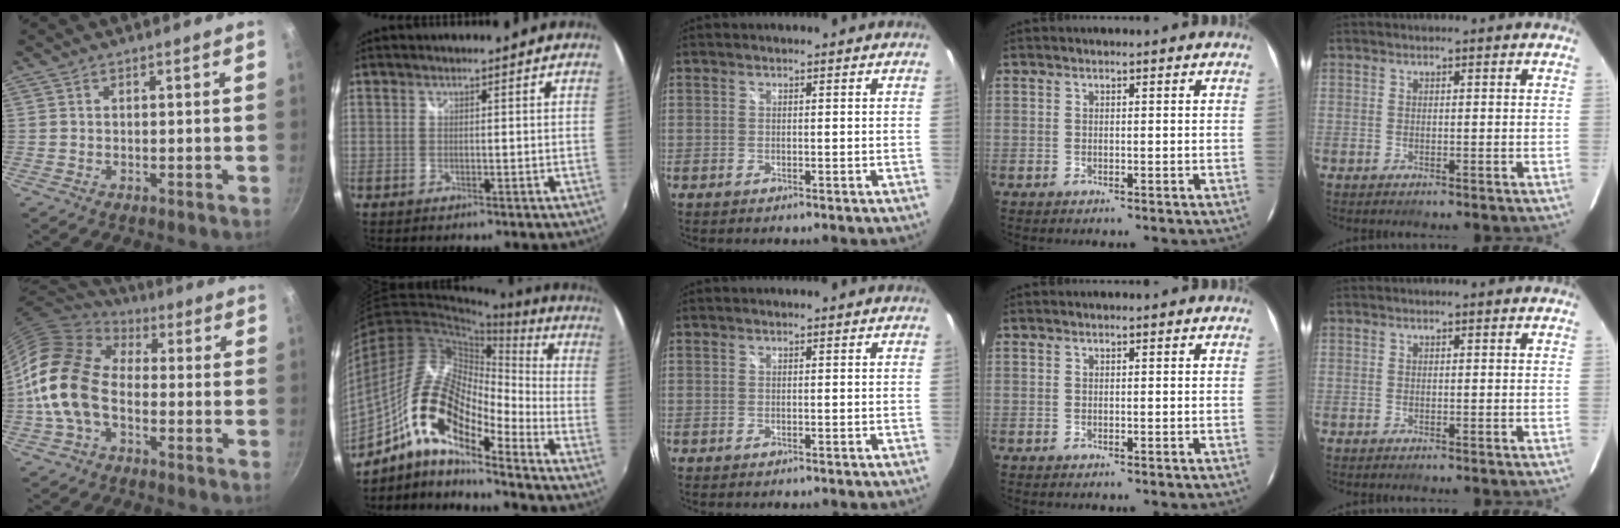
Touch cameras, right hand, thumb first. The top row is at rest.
{"thumb": {"total": 15.6, "force": [-2.6, 10.4, 11.4], "torque": [-0.192, 0.031, -0.070]}, "index": {"total": 18.9, "force": [-9.8, 6.9, 14.7], "torque": [-0.265, -0.001, -0.200]}}